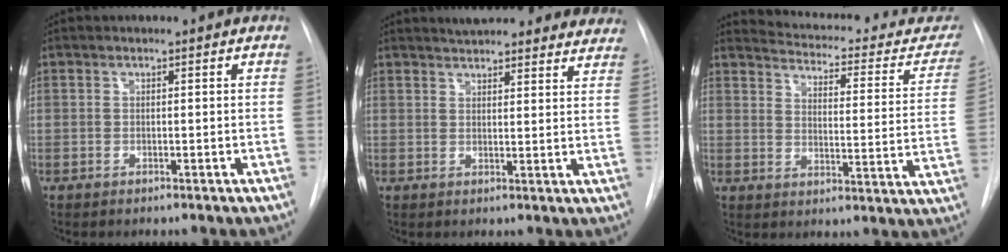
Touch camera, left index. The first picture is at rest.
{"total": 19.6, "force": [17.8, 4.8, 6.8], "torque": [-0.093, -0.014, 0.205]}
{"total": 20.3, "force": [18.6, 5.2, 6.2], "torque": [-0.067, -0.058, 0.210]}